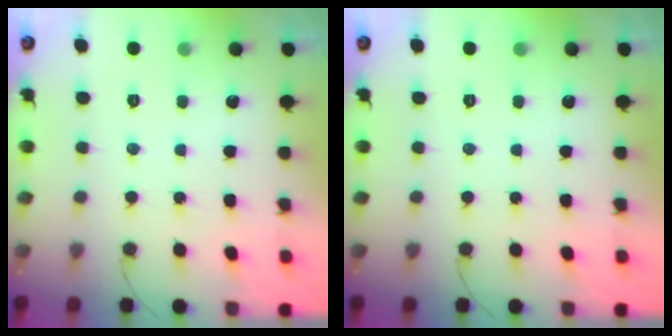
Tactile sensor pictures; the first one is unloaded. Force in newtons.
{"total": 0.0}